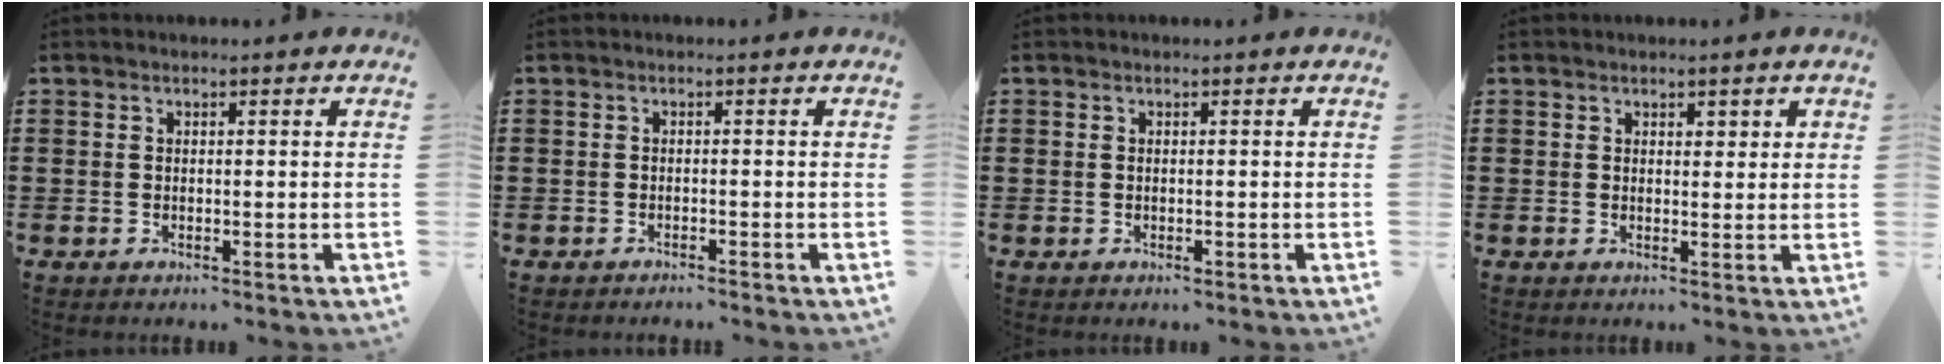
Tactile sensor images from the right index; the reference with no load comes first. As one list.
[{"total": 0.8, "force": [-0.8, 0.0, 0.0], "torque": [-0.002, -0.001, -0.017]}, {"total": 0.7, "force": [-0.2, 0.2, 0.7], "torque": [-0.013, -0.004, -0.002]}, {"total": 1.3, "force": [1.0, 0.7, 0.3], "torque": [0.000, 0.002, 0.017]}]